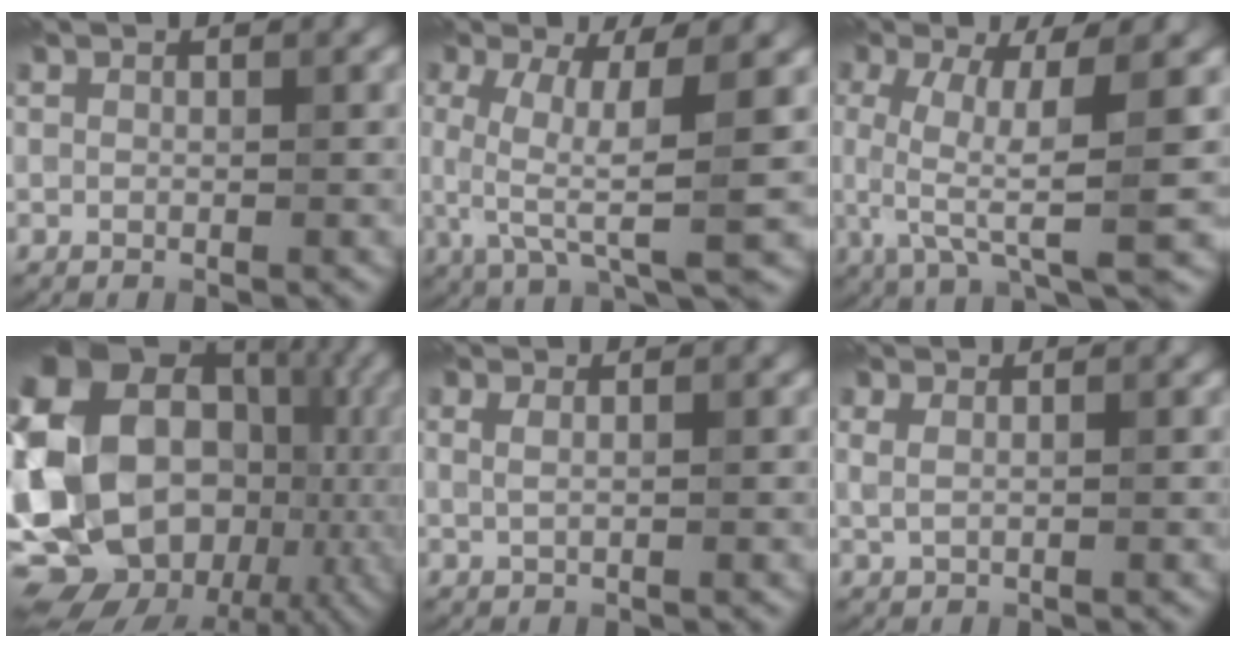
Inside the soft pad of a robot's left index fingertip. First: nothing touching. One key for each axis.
{"total": 7.1, "fx": 0.1, "fy": 1.9, "fz": 6.8, "tx": -0.134, "ty": 0.001, "tz": 0.004}
{"total": 8.3, "fx": -0.1, "fy": 2.4, "fz": 8.0, "tx": -0.150, "ty": 0.004, "tz": -0.001}
{"total": 22.8, "fx": -0.4, "fy": 18.6, "fz": 13.2, "tx": -0.252, "ty": 0.002, "tz": -0.032}
{"total": 0.8, "fx": 0.3, "fy": 0.3, "fz": 0.6, "tx": -0.011, "ty": 0.004, "tz": 0.006}
{"total": 0.8, "fx": 0.4, "fy": 0.2, "fz": 0.6, "tx": -0.014, "ty": 0.003, "tz": 0.008}